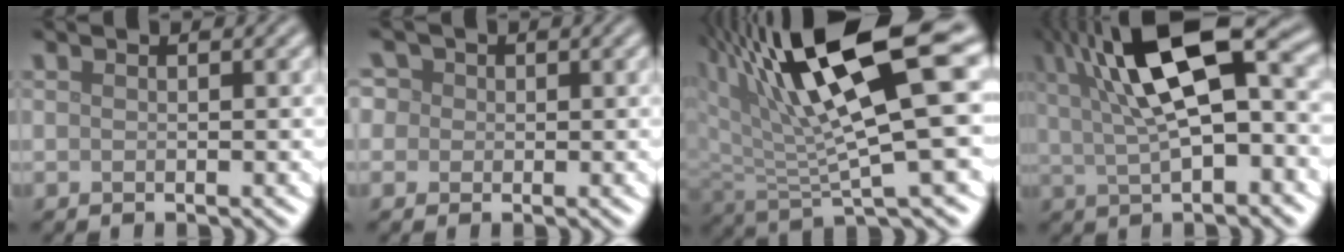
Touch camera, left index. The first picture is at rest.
{"total": 4.9, "force": [2.1, 3.9, 2.1], "torque": [-0.035, 0.027, 0.006]}
{"total": 12.1, "force": [5.0, 3.2, 10.6], "torque": [-0.183, 0.005, 0.091]}
{"total": 12.6, "force": [3.4, 4.5, 11.3], "torque": [-0.186, 0.017, 0.051]}